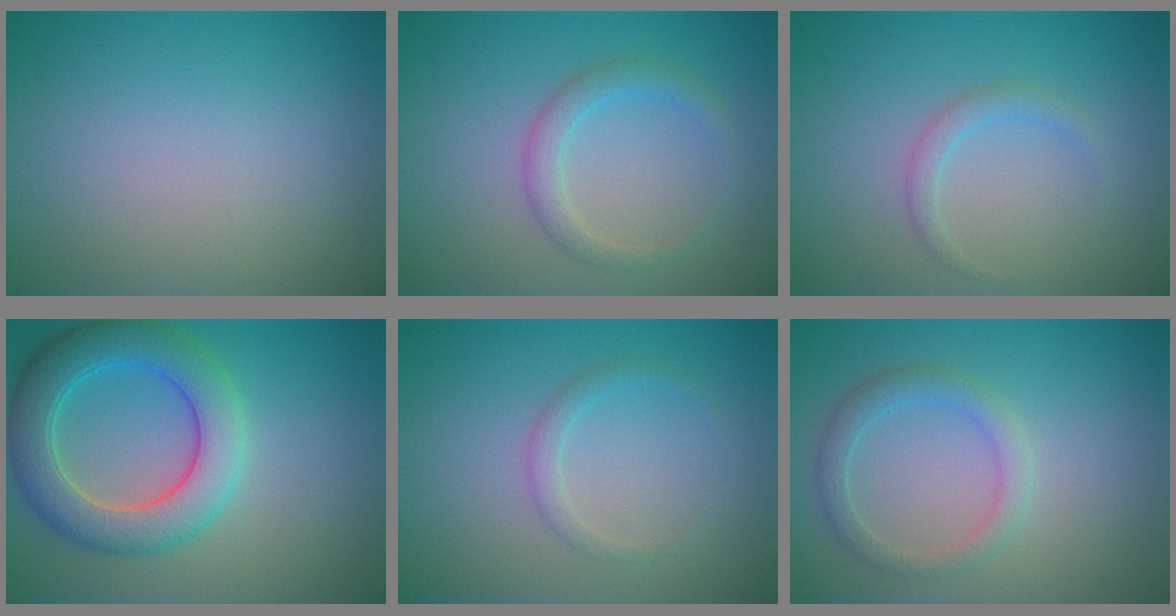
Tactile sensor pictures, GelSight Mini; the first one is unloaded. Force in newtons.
{"total": 2.2, "press": 2.2, "slide": 0.1}
{"total": 1.4, "press": 1.4, "slide": 0.0}
{"total": 6.8, "press": 6.8, "slide": 0.1}
{"total": 1.3, "press": 1.3, "slide": 0.1}
{"total": 2.4, "press": 2.4, "slide": 0.1}